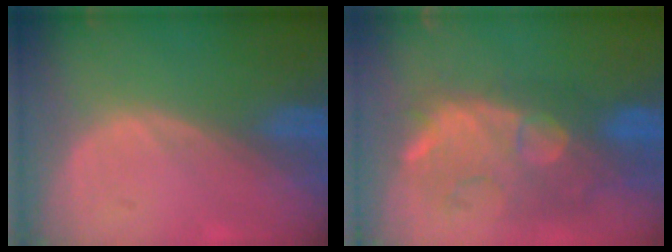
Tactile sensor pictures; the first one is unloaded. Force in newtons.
{"total": 11.1, "press": 10.3, "slide": 4.1}